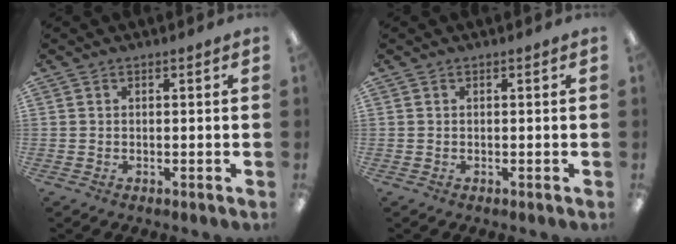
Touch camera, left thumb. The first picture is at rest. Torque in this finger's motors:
{"motor_torque": [0.00, 0.00, 0.09, 0.11, 0.00]}